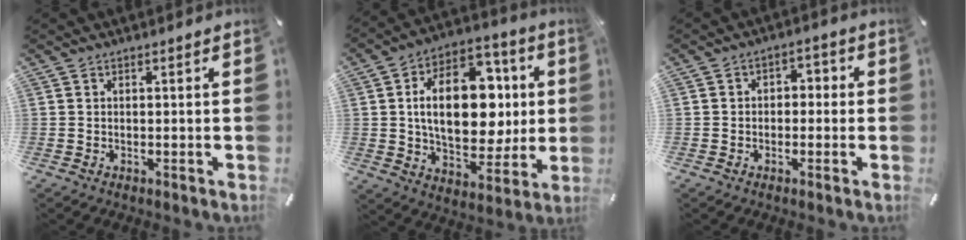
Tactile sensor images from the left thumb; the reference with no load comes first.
{"total": 21.3, "force": [2.6, 13.5, 16.2], "torque": [-0.278, -0.001, 0.046]}
{"total": 3.3, "force": [-1.8, 2.4, 1.3], "torque": [-0.023, 0.017, -0.037]}